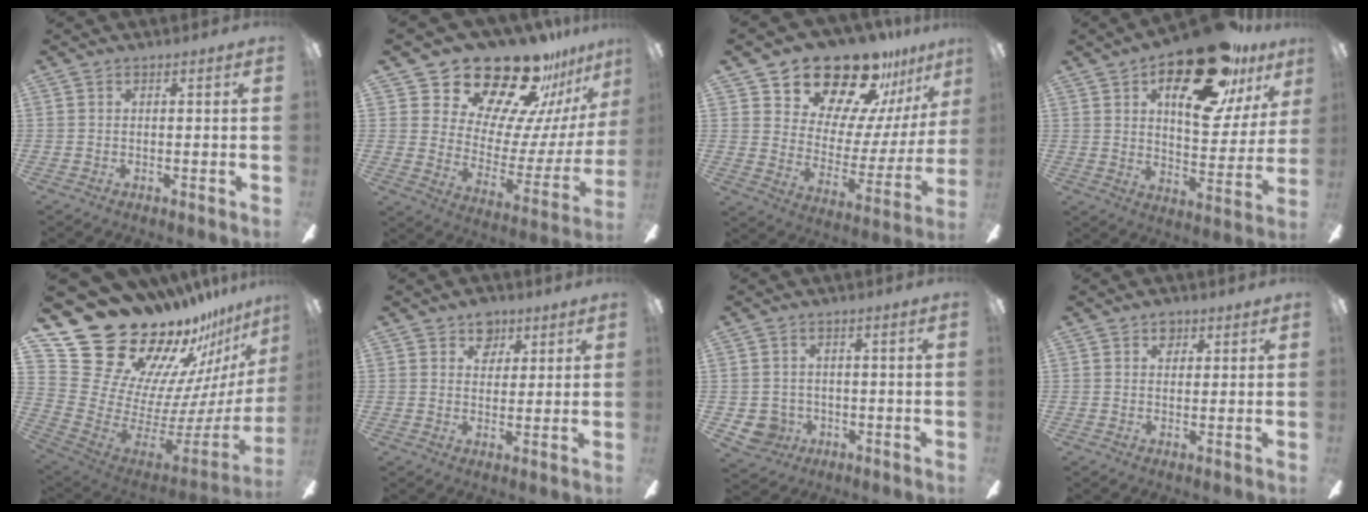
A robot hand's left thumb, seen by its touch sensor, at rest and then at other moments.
{"total": 24.7, "force": [20.6, 9.7, 9.5], "torque": [-0.148, -0.156, 0.370]}
{"total": 21.5, "force": [18.5, 8.5, 6.9], "torque": [-0.118, -0.140, 0.332]}
{"total": 26.2, "force": [16.2, 11.1, 17.2], "torque": [-0.246, -0.085, 0.265]}
{"total": 25.9, "force": [19.6, 13.4, 10.3], "torque": [-0.161, -0.192, 0.416]}
{"total": 5.9, "force": [3.8, 4.3, 1.5], "torque": [-0.007, -0.015, 0.065]}
{"total": 4.7, "force": [-0.9, 4.6, 0.6], "torque": [-0.026, 0.003, -0.015]}
{"total": 3.2, "force": [1.9, 2.3, 1.2], "torque": [-0.003, -0.003, 0.030]}